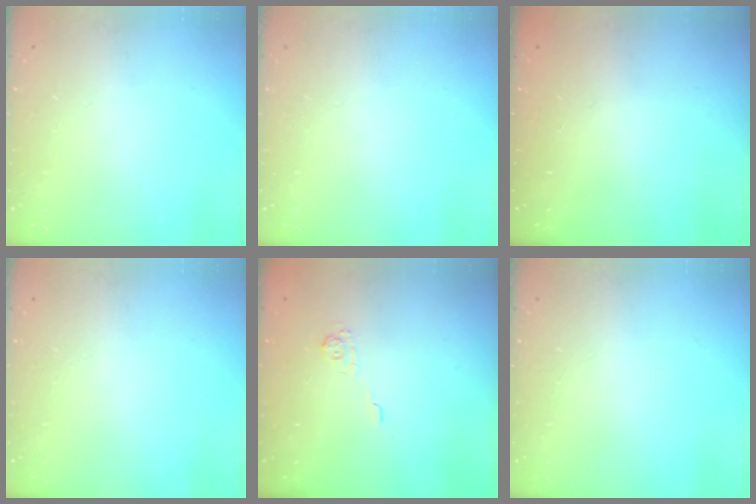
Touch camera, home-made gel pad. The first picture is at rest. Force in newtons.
{"total": 0.0}
{"total": 2.6, "press": 2.4, "slide": 0.8}
{"total": 0.0}
{"total": 2.2, "press": 1.7, "slide": 1.4}
{"total": 0.0}